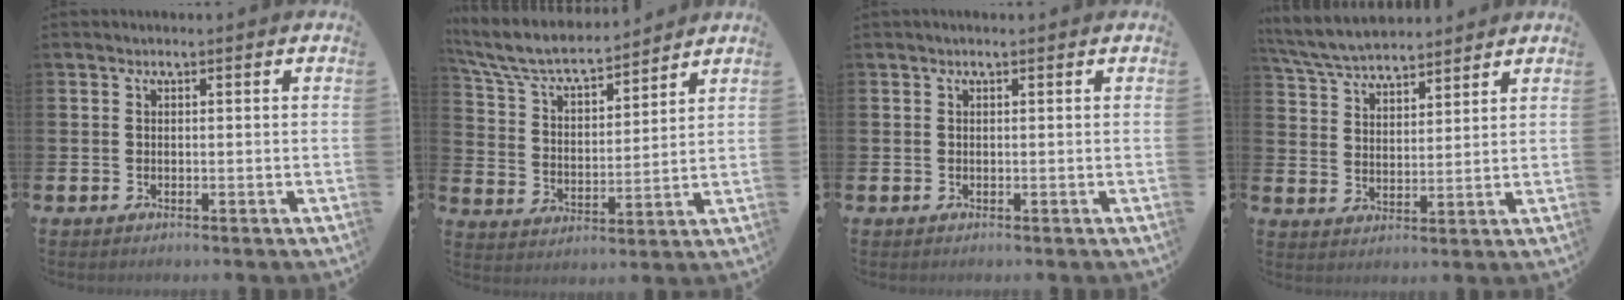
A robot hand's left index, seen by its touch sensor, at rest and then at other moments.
{"total": 7.6, "force": [7.0, 1.7, 2.5], "torque": [-0.086, -0.047, 0.121]}
{"total": 0.0}
{"total": 6.0, "force": [5.8, 1.2, 1.1], "torque": [-0.049, -0.025, 0.105]}